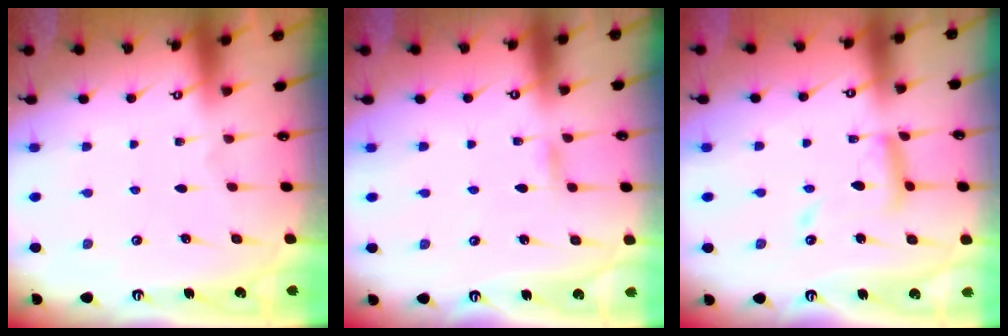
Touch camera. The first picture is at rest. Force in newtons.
{"total": 2.7, "press": 2.7, "slide": 0.2}
{"total": 12.2, "press": 12.1, "slide": 1.1}